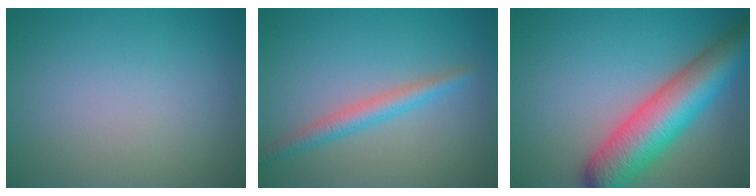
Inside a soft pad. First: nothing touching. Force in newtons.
{"total": 2.6, "press": 2.6, "slide": 0.1}
{"total": 9.7, "press": 9.6, "slide": 0.4}